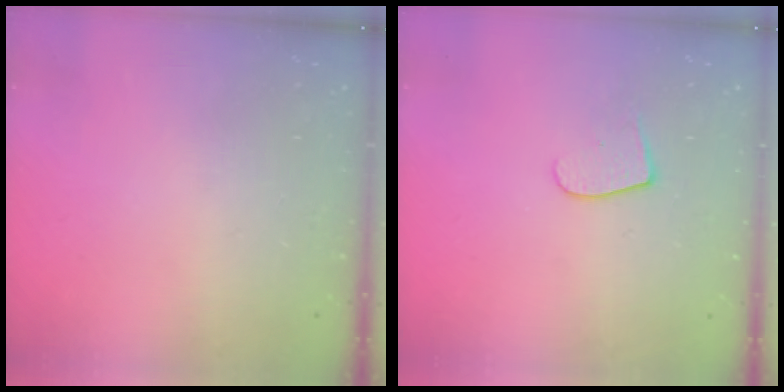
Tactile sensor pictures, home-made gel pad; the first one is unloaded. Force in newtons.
{"total": 6.7, "press": 6.7, "slide": 0.6}